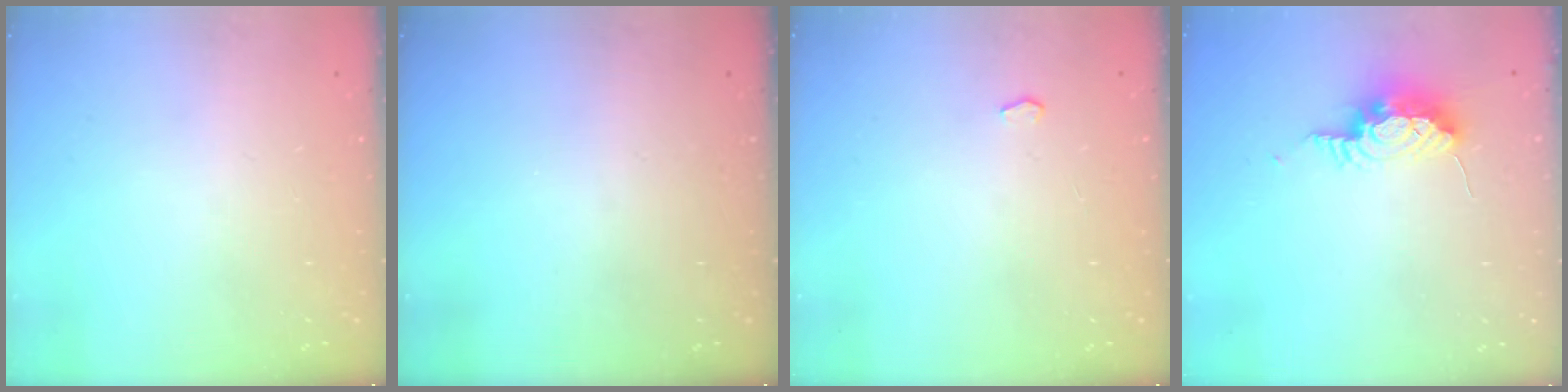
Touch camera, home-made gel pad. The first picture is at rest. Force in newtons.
{"total": 0.0}
{"total": 2.0, "press": 1.9, "slide": 0.3}
{"total": 9.4, "press": 8.8, "slide": 3.4}